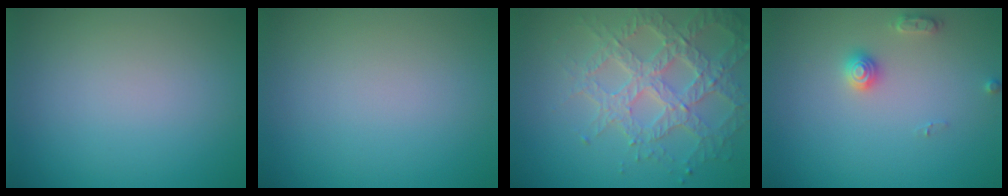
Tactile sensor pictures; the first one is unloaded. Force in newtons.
{"total": 0.0}
{"total": 5.9, "press": 4.8, "slide": 3.4}
{"total": 2.0, "press": 2.0, "slide": 0.3}